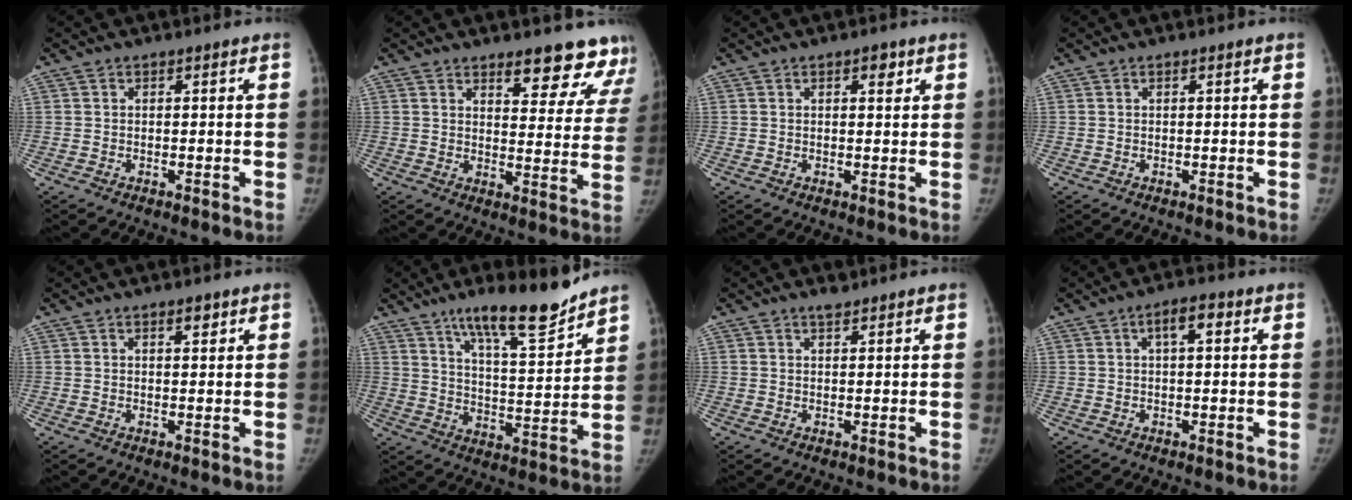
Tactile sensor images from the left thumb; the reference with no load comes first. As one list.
[{"total": 13.1, "force": [11.0, 4.6, 5.5], "torque": [-0.005, -0.070, 0.122]}, {"total": 2.1, "force": [1.1, 1.0, 1.4], "torque": [-0.006, -0.002, 0.013]}, {"total": 0.0}, {"total": 1.8, "force": [1.1, 0.8, 1.1], "torque": [-0.007, -0.004, 0.016]}, {"total": 14.5, "force": [11.0, 2.8, 9.0], "torque": [-0.119, -0.072, 0.183]}, {"total": 1.4, "force": [1.2, 0.5, 0.5], "torque": [-0.001, -0.008, 0.020]}, {"total": 3.9, "force": [1.3, 1.6, 3.3], "torque": [-0.047, 0.012, 0.016]}]